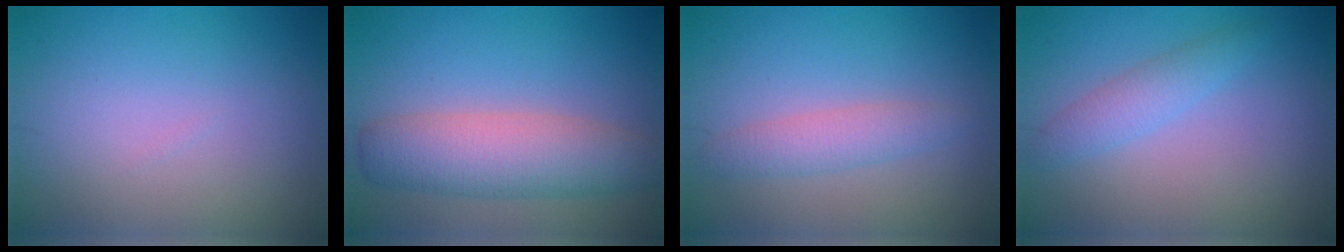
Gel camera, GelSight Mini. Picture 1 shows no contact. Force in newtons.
{"total": 6.1, "press": 6.1, "slide": 0.0}
{"total": 2.5, "press": 2.5, "slide": 0.2}
{"total": 2.2, "press": 2.2, "slide": 0.1}